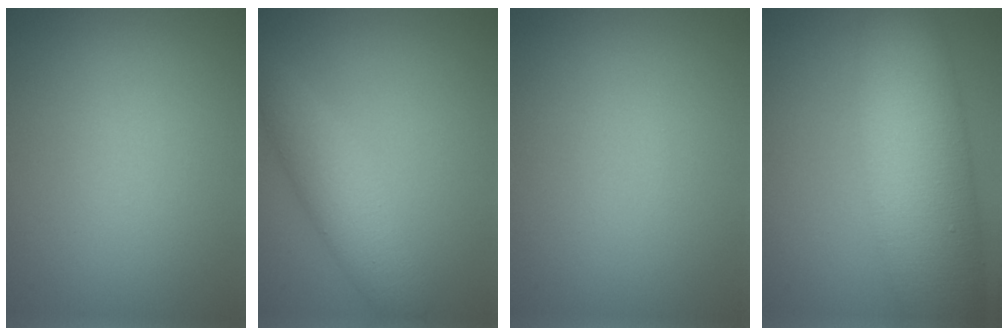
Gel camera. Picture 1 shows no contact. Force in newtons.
{"total": 3.8, "press": 3.8, "slide": 0.0}
{"total": 0.0}
{"total": 11.8, "press": 11.8, "slide": 0.6}